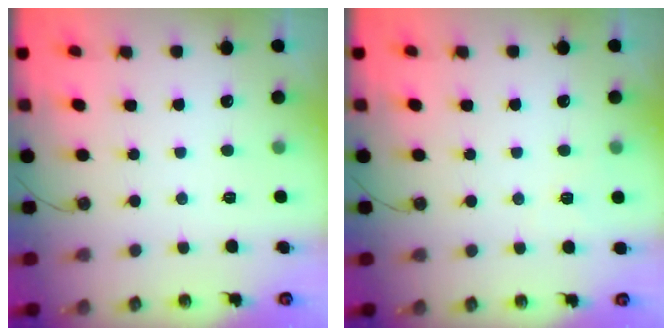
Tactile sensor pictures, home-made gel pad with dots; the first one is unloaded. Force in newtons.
{"total": 3.0, "press": 2.4, "slide": 1.8}